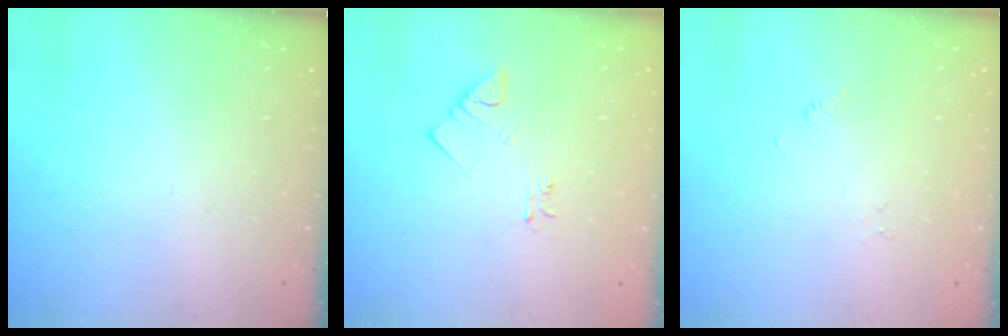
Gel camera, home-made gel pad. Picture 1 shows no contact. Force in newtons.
{"total": 4.1, "press": 4.0, "slide": 0.7}
{"total": 0.0}